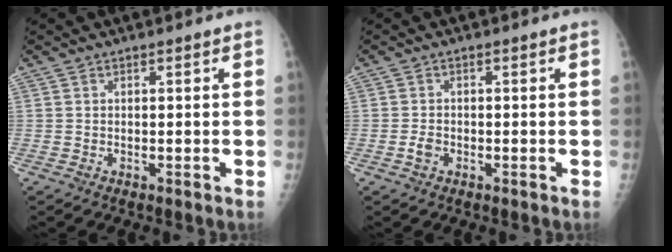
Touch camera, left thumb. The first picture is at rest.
{"total": 1.8, "force": [-0.7, 1.2, 1.0], "torque": [-0.021, 0.003, -0.015]}